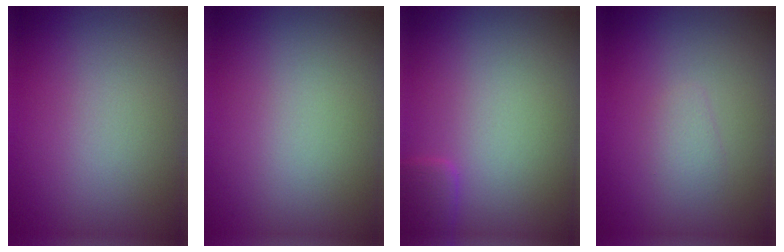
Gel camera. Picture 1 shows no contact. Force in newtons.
{"total": 0.0}
{"total": 1.5, "press": 1.5, "slide": 0.1}
{"total": 0.9, "press": 0.9, "slide": 0.0}